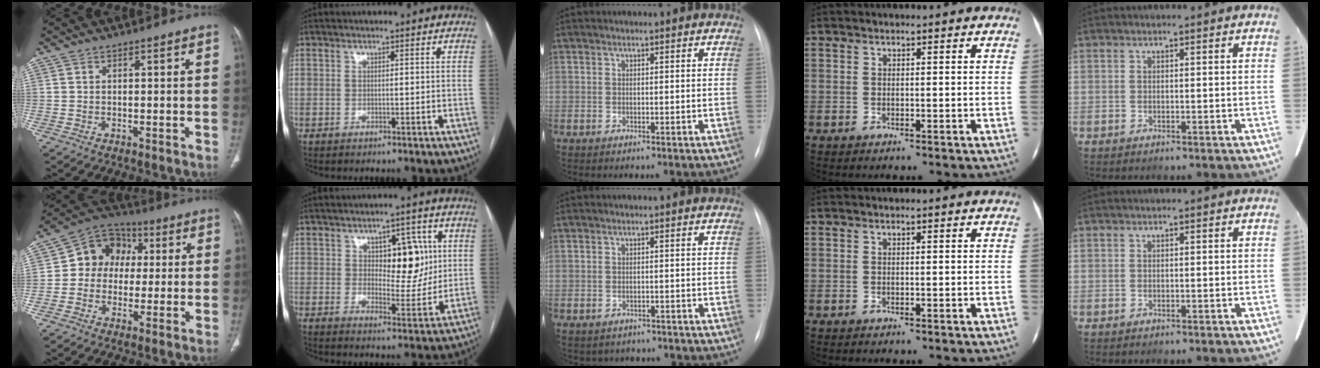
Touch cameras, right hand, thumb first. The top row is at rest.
{"thumb": {"total": 10.8, "force": [1.0, 9.4, 5.3], "torque": [-0.046, 0.023, 0.001]}, "index": {"total": 9.0, "force": [2.4, 4.5, 7.4], "torque": [-0.092, 0.012, 0.041]}, "middle": {"total": 3.1, "force": [-2.6, 1.7, 0.0], "torque": [-0.002, 0.010, -0.031]}}